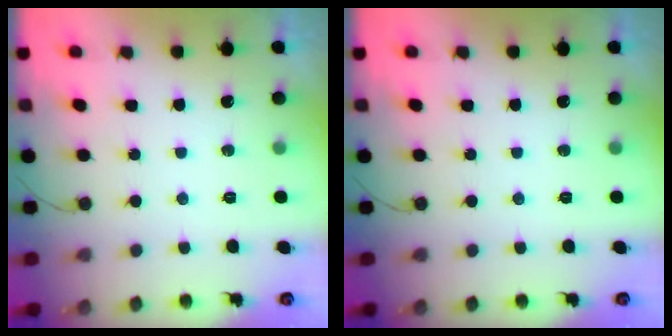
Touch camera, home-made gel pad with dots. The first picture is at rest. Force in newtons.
{"total": 0.0}